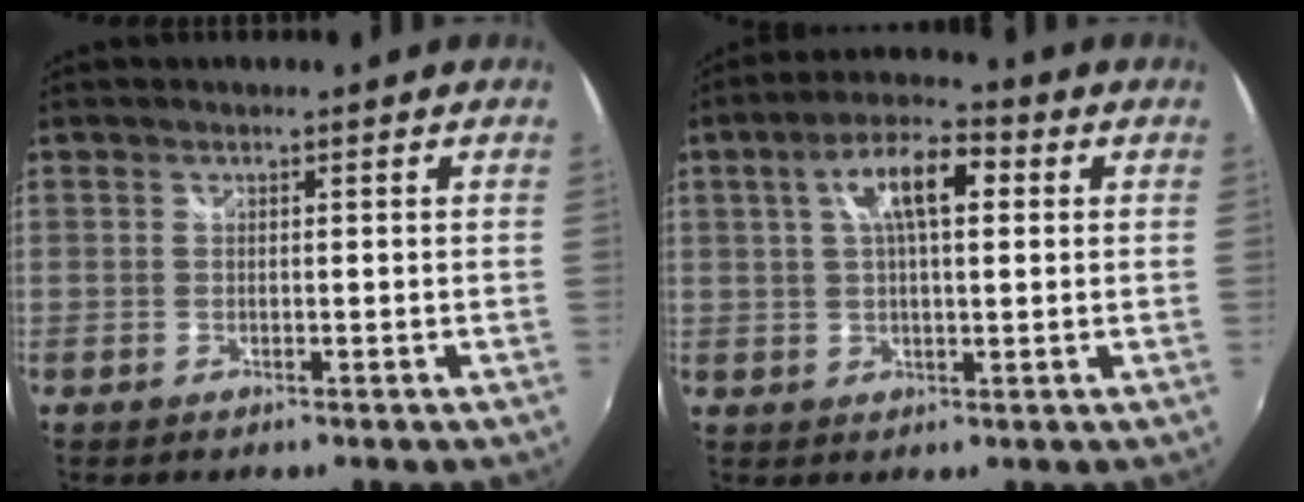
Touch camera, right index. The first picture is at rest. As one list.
[{"total": 9.3, "force": [2.6, 3.5, 8.2], "torque": [-0.145, 0.022, 0.042]}]